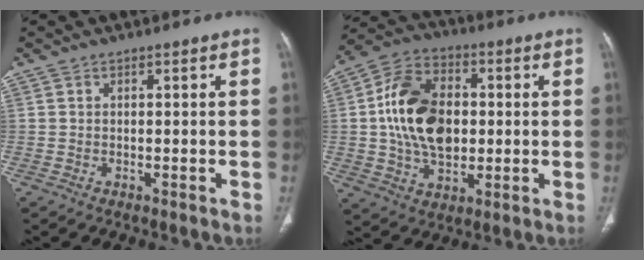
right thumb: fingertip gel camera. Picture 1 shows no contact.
{"total": 17.2, "force": [0.8, 11.6, 12.6], "torque": [-0.205, 0.016, 0.014]}